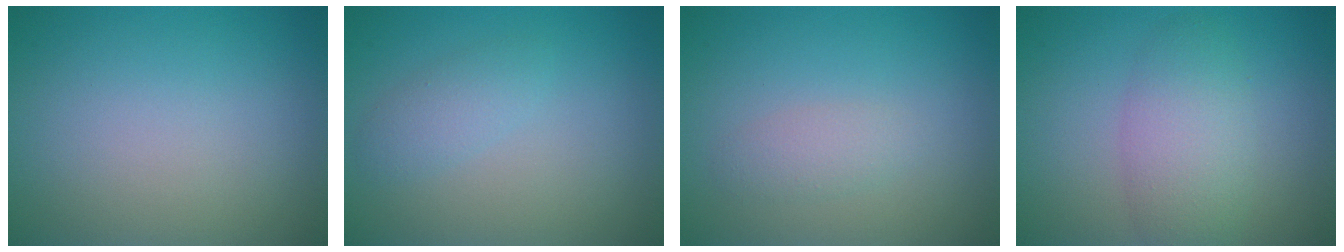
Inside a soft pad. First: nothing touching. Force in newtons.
{"total": 1.6, "press": 1.6, "slide": 0.0}
{"total": 1.4, "press": 1.4, "slide": 0.1}
{"total": 4.0, "press": 4.0, "slide": 0.1}